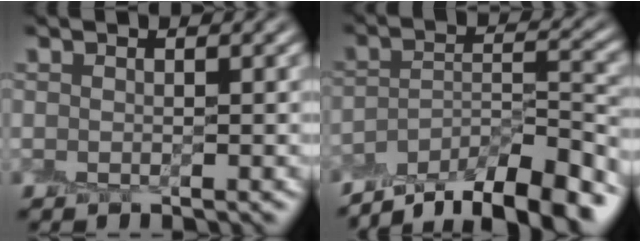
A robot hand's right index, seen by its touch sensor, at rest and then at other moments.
{"total": 10.0, "force": [-8.1, 2.9, 5.1], "torque": [-0.083, 0.001, -0.135]}